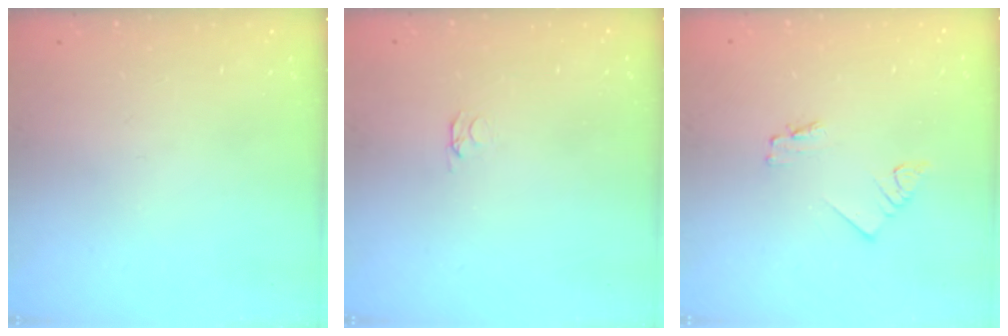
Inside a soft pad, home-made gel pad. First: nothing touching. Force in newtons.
{"total": 2.1, "press": 2.0, "slide": 0.3}
{"total": 1.8, "press": 1.7, "slide": 0.2}